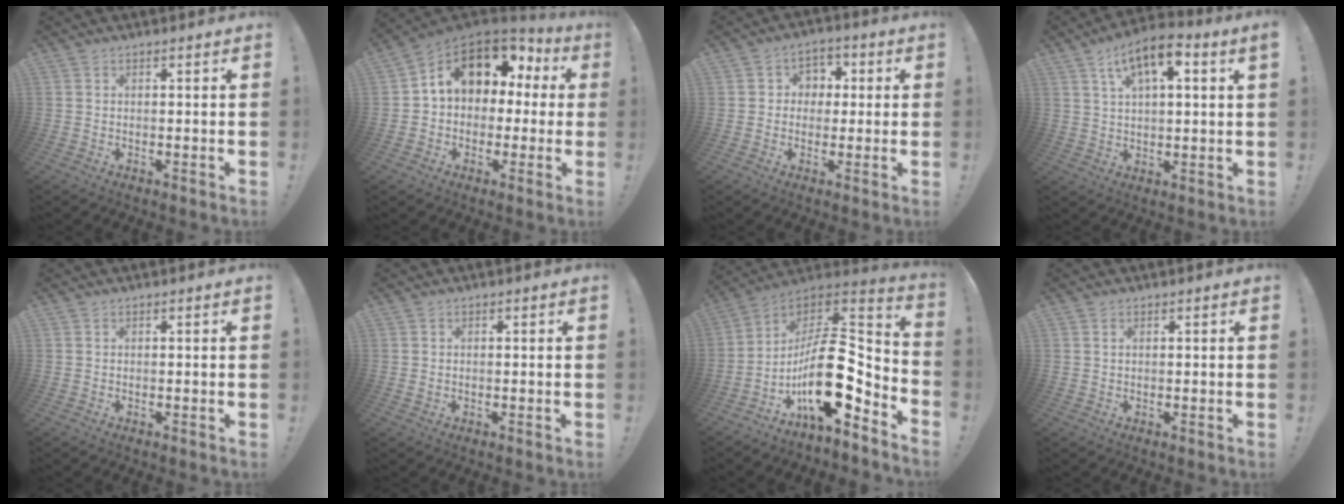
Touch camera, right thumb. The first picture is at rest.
{"total": 11.8, "force": [3.9, 8.6, 7.1], "torque": [-0.117, -0.010, 0.072]}
{"total": 5.5, "force": [-0.6, 5.2, 1.5], "torque": [-0.020, 0.013, -0.008]}
{"total": 9.2, "force": [4.1, 3.4, 7.5], "torque": [-0.115, -0.011, 0.071]}
{"total": 0.0}
{"total": 0.6, "force": [0.2, 0.5, 0.4], "torque": [-0.008, 0.003, 0.002]}
{"total": 23.3, "force": [-4.3, 13.2, 18.7], "torque": [-0.315, 0.021, -0.059]}
{"total": 0.8, "force": [0.4, 0.5, 0.5], "torque": [-0.011, 0.002, 0.007]}